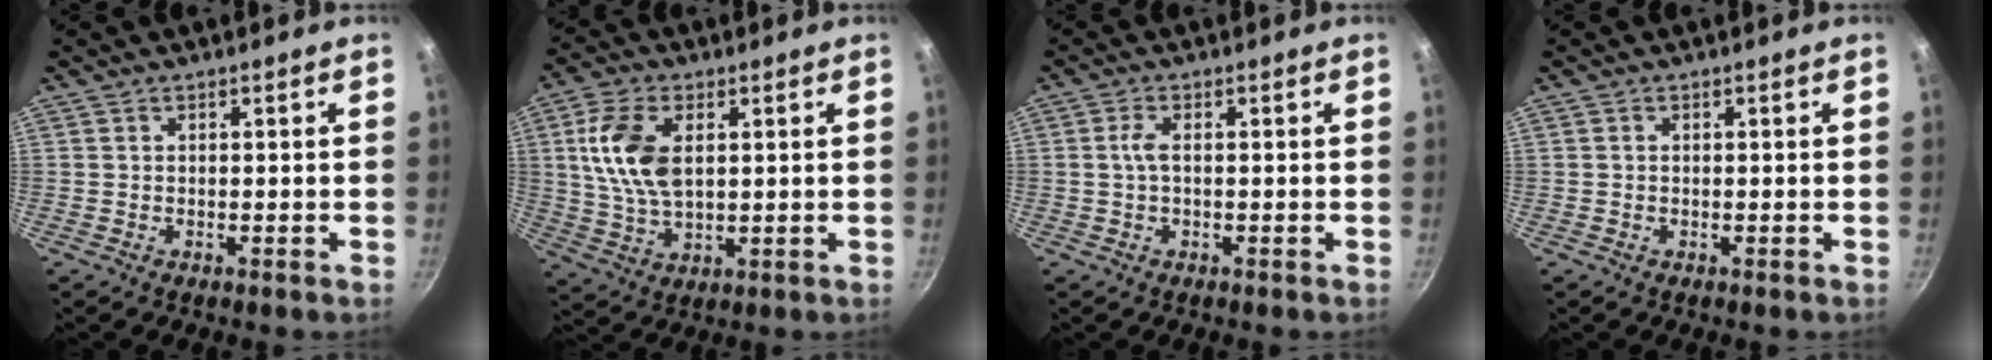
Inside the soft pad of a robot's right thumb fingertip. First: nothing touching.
{"total": 11.7, "force": [2.6, 6.7, 9.3], "torque": [-0.172, -0.005, 0.050]}
{"total": 2.4, "force": [0.0, 1.0, 2.2], "torque": [-0.053, 0.007, -0.002]}
{"total": 0.0}